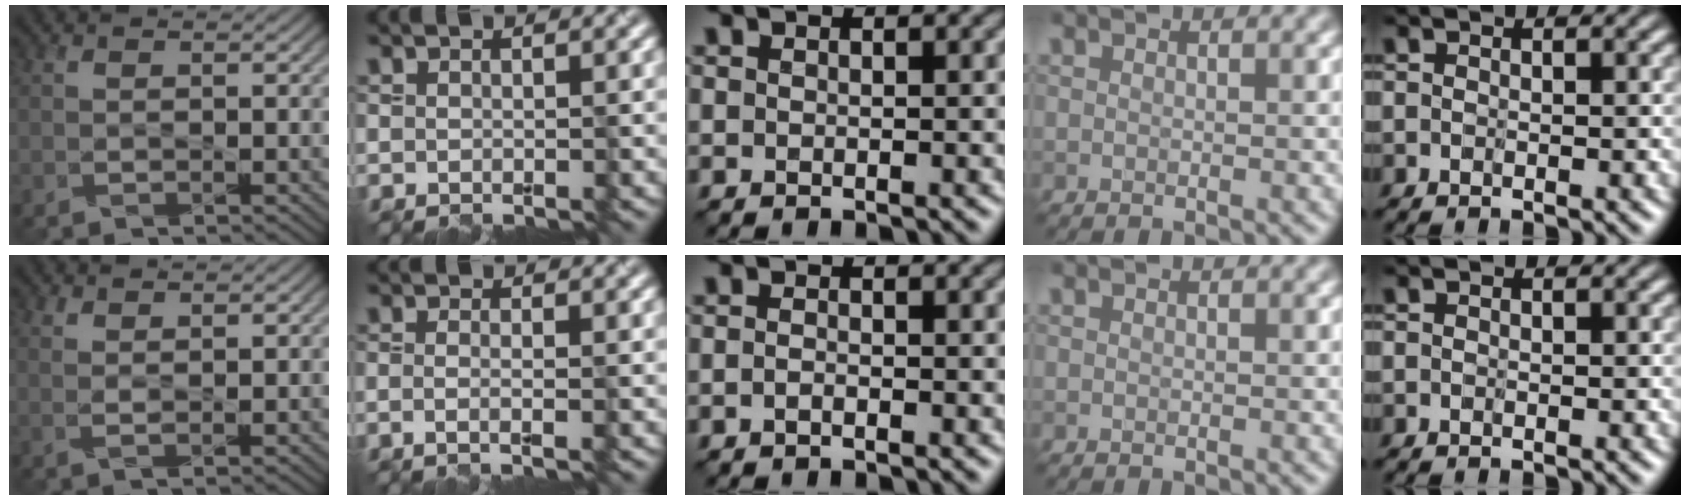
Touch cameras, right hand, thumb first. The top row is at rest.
{"thumb": {"total": 1.5, "force": [1.3, -0.1, 0.7], "torque": [-0.013, -0.003, 0.031]}, "index": {"total": 1.4, "force": [-1.0, 0.1, 0.9], "torque": [-0.013, -0.001, -0.018]}, "middle": {"total": 0.6, "force": [-0.5, 0.0, 0.3], "torque": [-0.011, 0.002, -0.009]}}